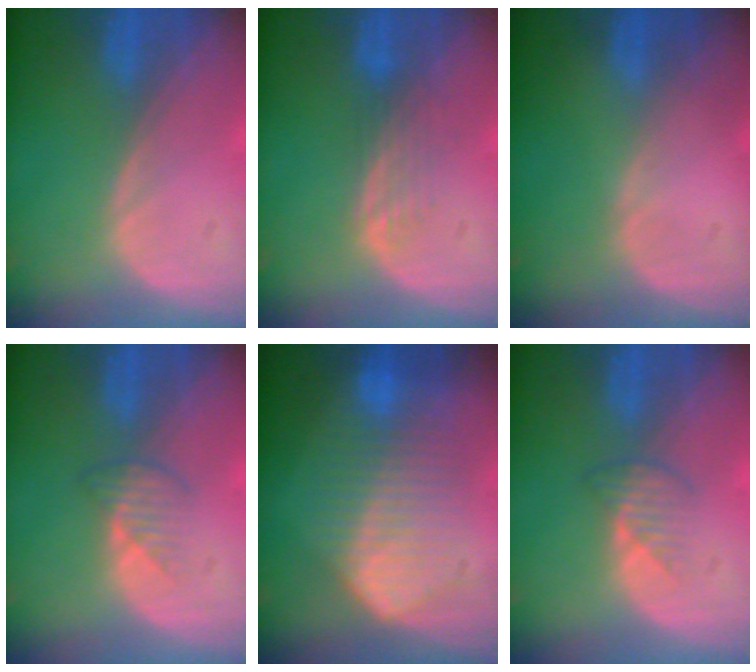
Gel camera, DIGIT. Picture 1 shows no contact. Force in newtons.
{"total": 3.3, "press": 2.8, "slide": 1.8}
{"total": 0.0}
{"total": 2.5, "press": 2.5, "slide": 0.4}
{"total": 9.5, "press": 9.5, "slide": 0.3}
{"total": 2.5, "press": 2.5, "slide": 0.4}